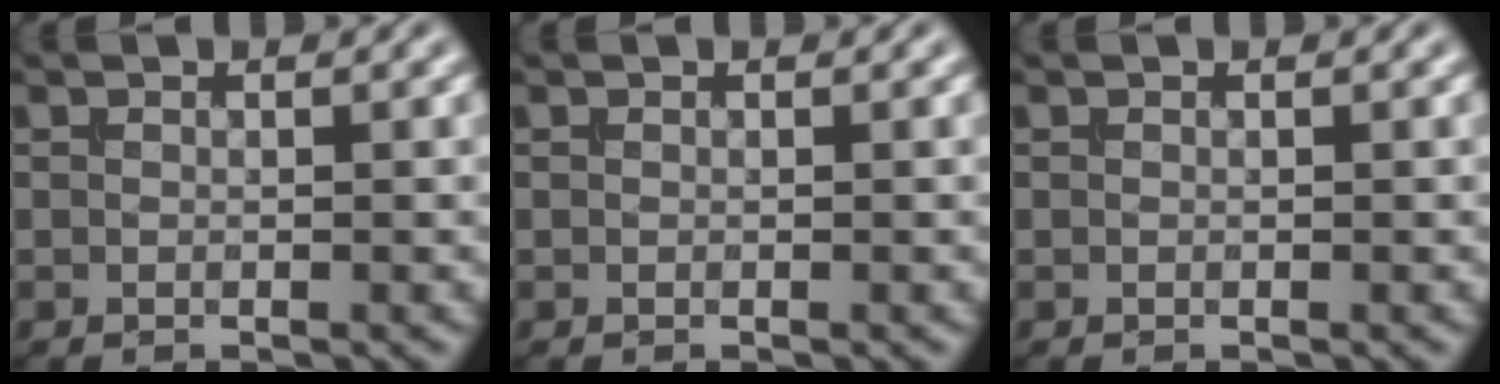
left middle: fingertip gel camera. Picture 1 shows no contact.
{"total": 0.0}
{"total": 0.0}